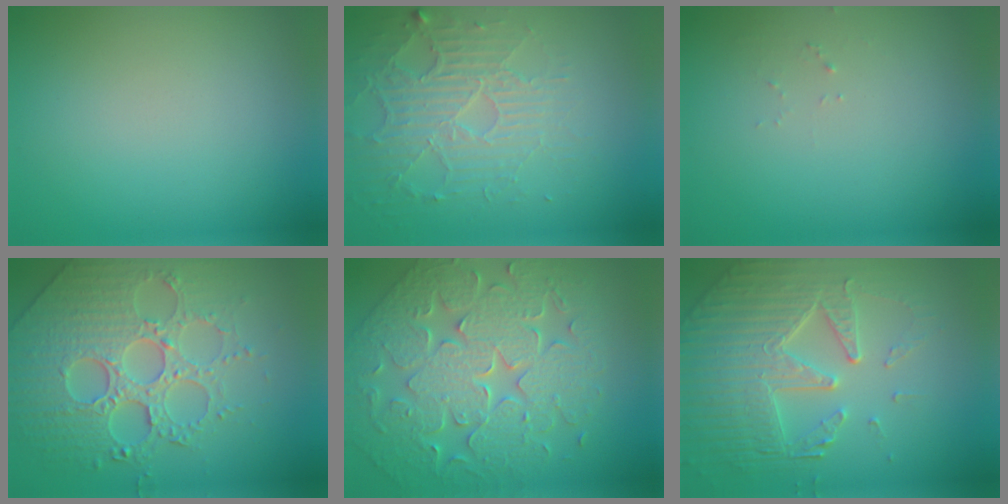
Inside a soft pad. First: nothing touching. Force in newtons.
{"total": 4.0, "press": 3.4, "slide": 2.1}
{"total": 0.7, "press": 0.7, "slide": 0.1}
{"total": 7.4, "press": 6.0, "slide": 4.3}
{"total": 8.1, "press": 6.8, "slide": 4.4}
{"total": 7.4, "press": 5.4, "slide": 5.1}